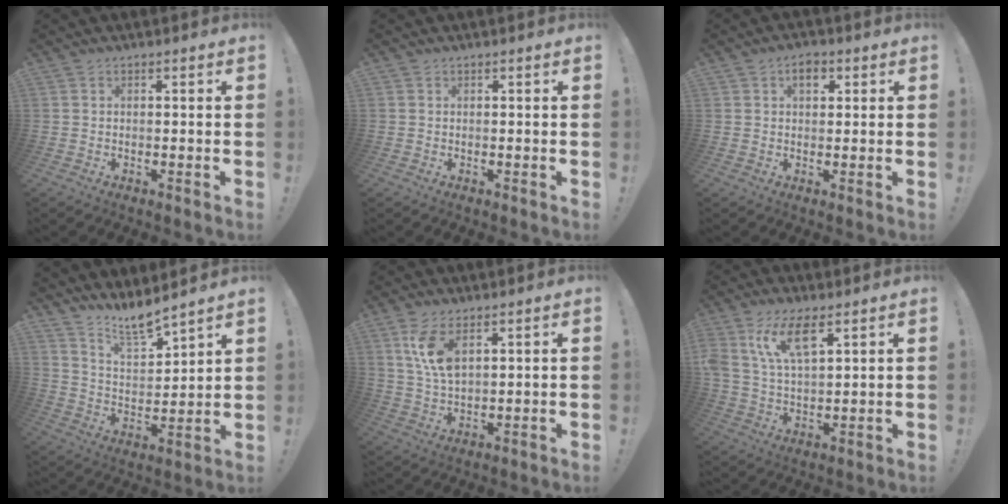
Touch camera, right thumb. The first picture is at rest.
{"total": 0.8, "force": [0.1, 0.8, 0.0], "torque": [0.008, -0.003, -0.001]}
{"total": 4.0, "force": [1.7, 2.5, 2.6], "torque": [-0.029, 0.001, 0.025]}
{"total": 10.6, "force": [9.8, 3.2, 2.4], "torque": [-0.052, -0.081, 0.186]}
{"total": 9.0, "force": [4.1, 4.1, 6.9], "torque": [-0.140, -0.013, 0.073]}
{"total": 11.8, "force": [6.3, 4.9, 8.6], "torque": [-0.187, -0.013, 0.116]}